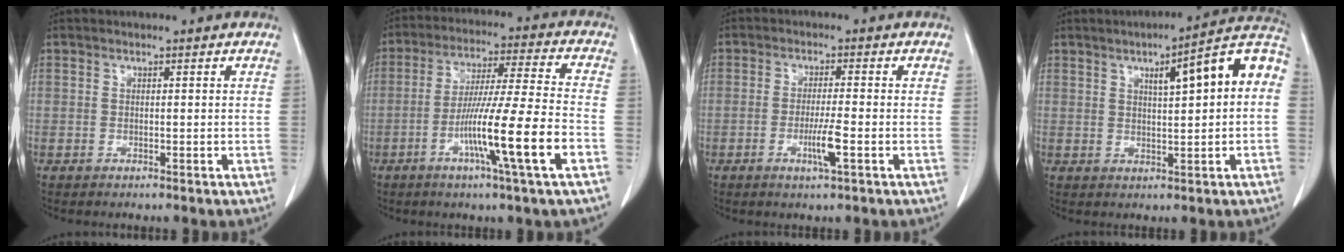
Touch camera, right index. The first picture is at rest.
{"total": 14.4, "force": [-5.4, -1.2, 13.3], "torque": [-0.235, -0.012, -0.099]}
{"total": 4.3, "force": [-1.6, -0.1, 4.0], "torque": [-0.076, -0.008, -0.030]}
{"total": 11.1, "force": [2.4, 1.3, 10.8], "torque": [-0.144, 0.030, 0.027]}